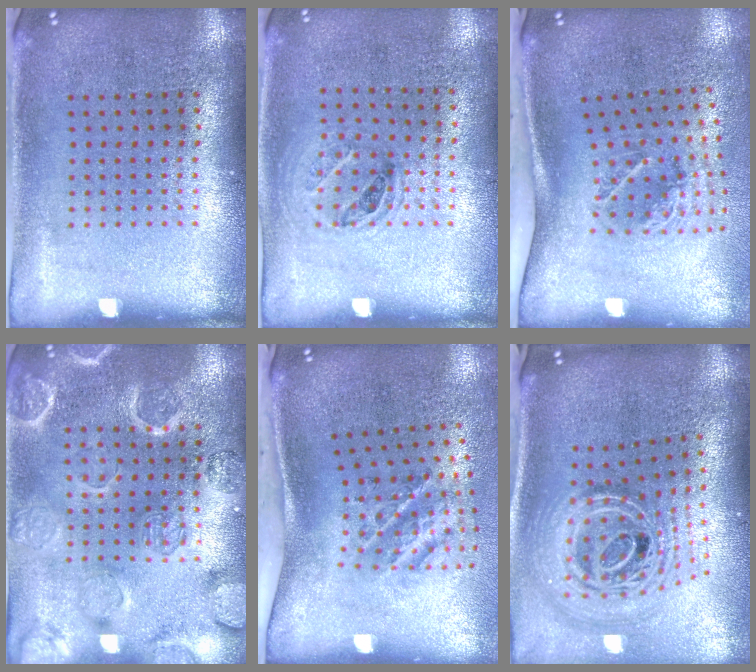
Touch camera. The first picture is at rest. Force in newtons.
{"total": 1.1, "press": 0.8, "slide": 0.7}
{"total": 2.1, "press": 1.3, "slide": 1.7}
{"total": 2.9, "press": 2.8, "slide": 0.3}
{"total": 2.0, "press": 1.3, "slide": 1.6}
{"total": 3.0, "press": 2.0, "slide": 2.2}